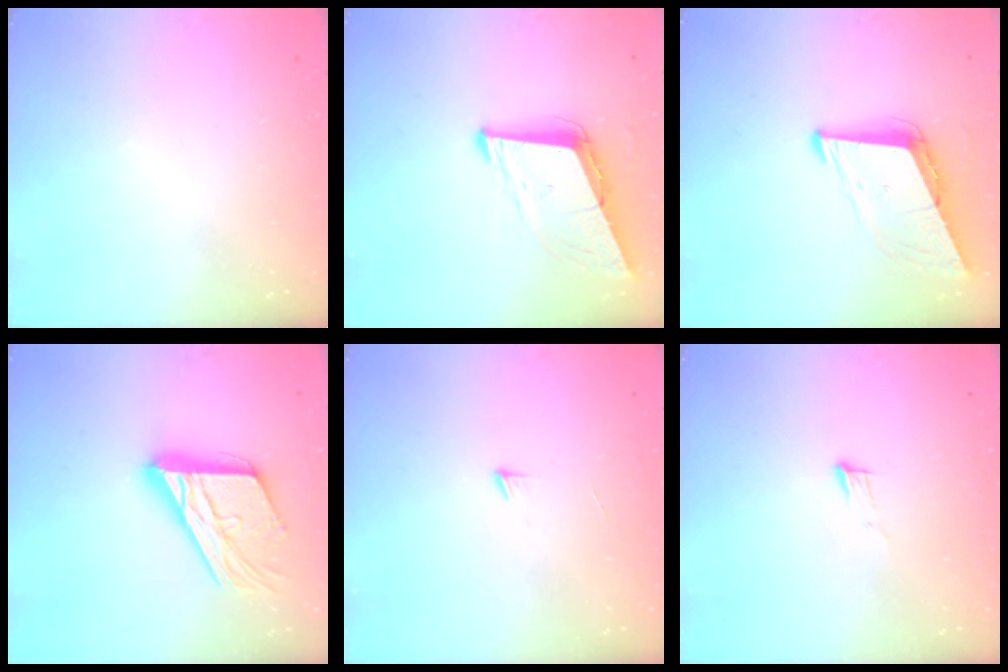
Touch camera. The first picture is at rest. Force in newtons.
{"total": 9.1, "press": 8.4, "slide": 3.5}
{"total": 8.3, "press": 7.8, "slide": 3.1}
{"total": 19.3, "press": 19.2, "slide": 1.8}
{"total": 4.0, "press": 3.9, "slide": 0.4}
{"total": 6.3, "press": 6.2, "slide": 1.0}